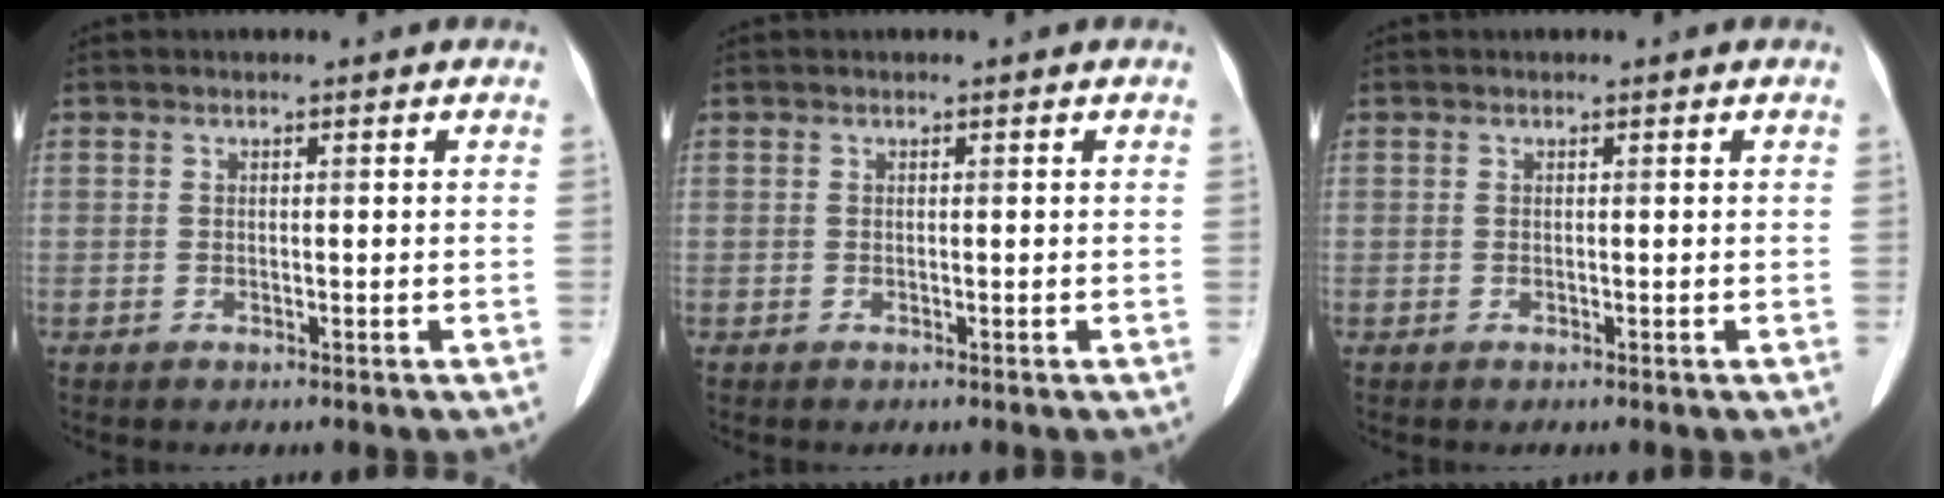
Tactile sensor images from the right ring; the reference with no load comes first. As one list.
[{"total": 0.0}, {"total": 0.0}]